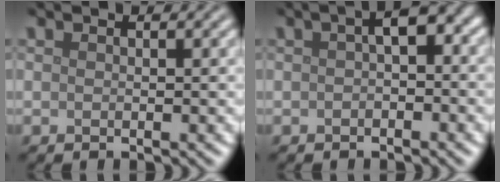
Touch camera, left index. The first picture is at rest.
{"total": 2.7, "force": [0.2, 1.1, 2.5], "torque": [-0.036, 0.012, -0.002]}